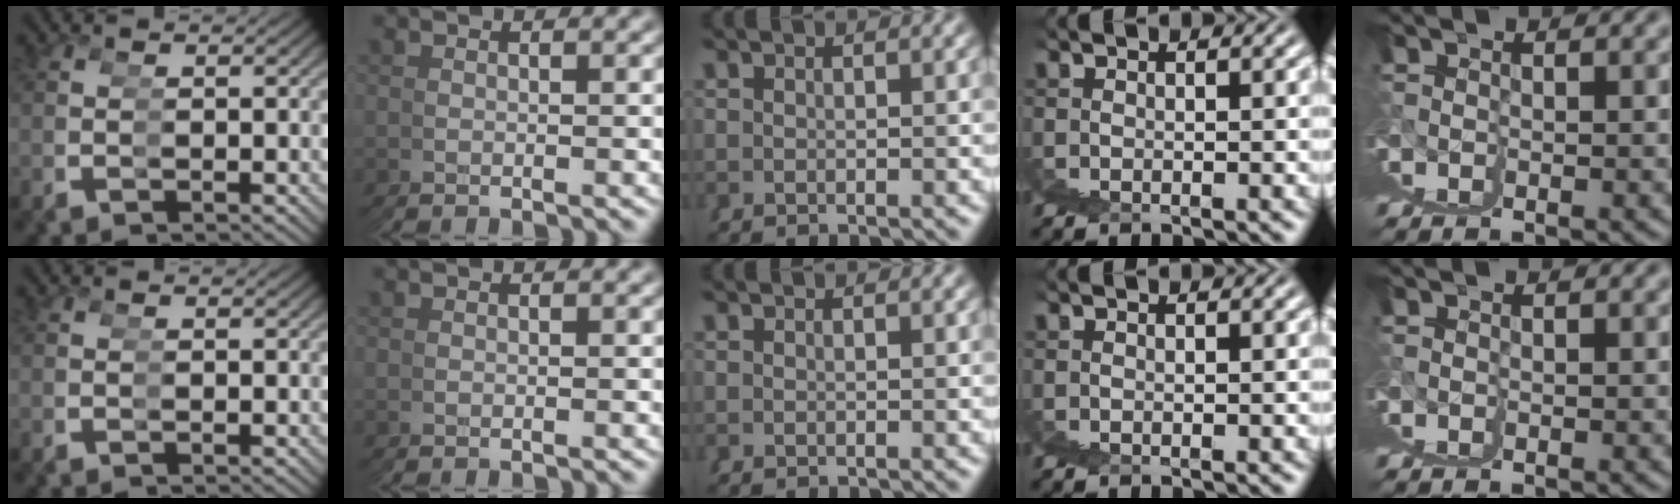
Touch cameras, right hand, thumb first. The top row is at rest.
{}